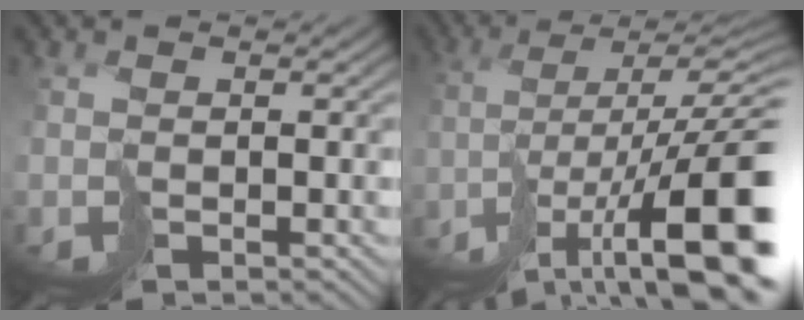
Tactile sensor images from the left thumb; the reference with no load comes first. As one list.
[{"total": 16.1, "force": [-7.5, 3.8, 13.8], "torque": [-0.223, -0.005, -0.123]}]